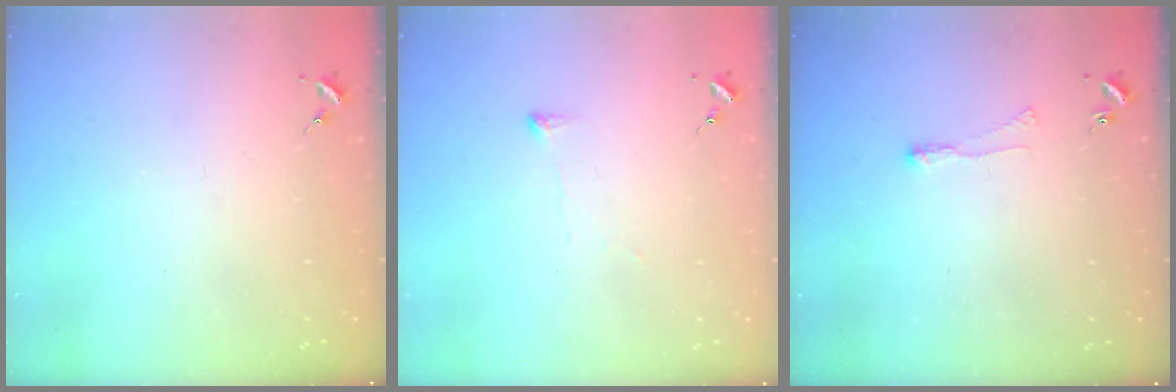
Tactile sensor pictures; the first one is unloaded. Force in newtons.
{"total": 3.6, "press": 3.5, "slide": 0.5}
{"total": 3.2, "press": 3.1, "slide": 0.6}